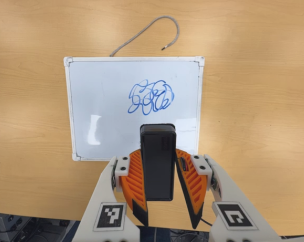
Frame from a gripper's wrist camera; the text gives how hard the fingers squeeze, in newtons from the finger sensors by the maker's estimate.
{"total": 6.2, "left": 5.6, "right": 6.9}